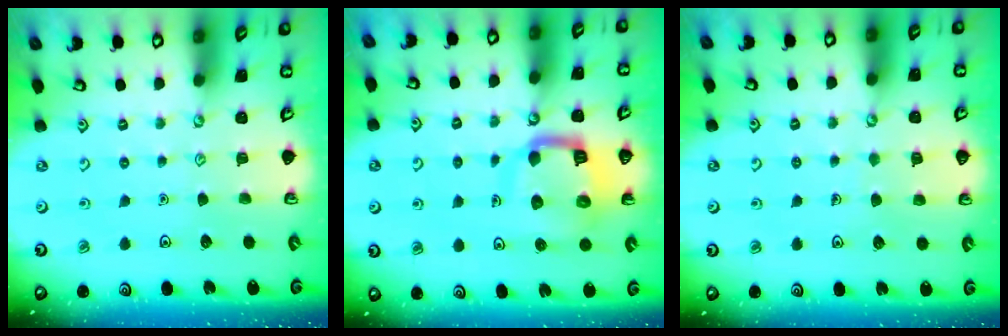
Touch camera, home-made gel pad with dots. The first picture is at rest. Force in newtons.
{"total": 11.0, "press": 10.9, "slide": 1.3}
{"total": 4.1, "press": 4.0, "slide": 0.4}